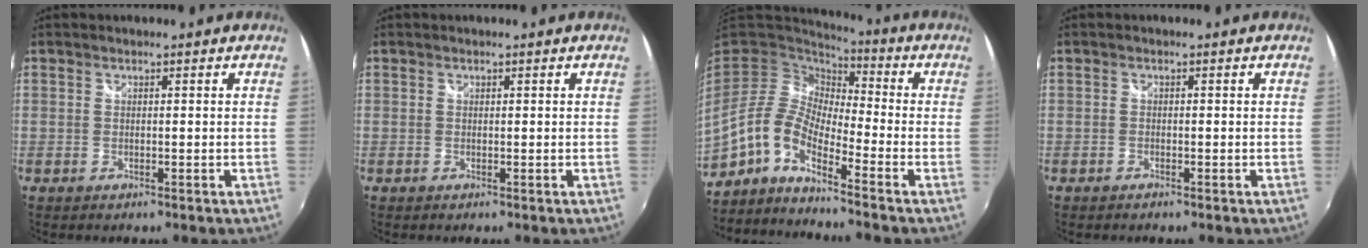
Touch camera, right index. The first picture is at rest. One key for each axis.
{"total": 0.0}
{"total": 10.2, "fx": -6.5, "fy": 2.7, "fz": 7.4, "tx": -0.134, "ty": -0.007, "tz": -0.139}
{"total": 0.7, "fx": -0.6, "fy": 0.3, "fz": 0.1, "tx": -0.004, "ty": -0.002, "tz": -0.014}